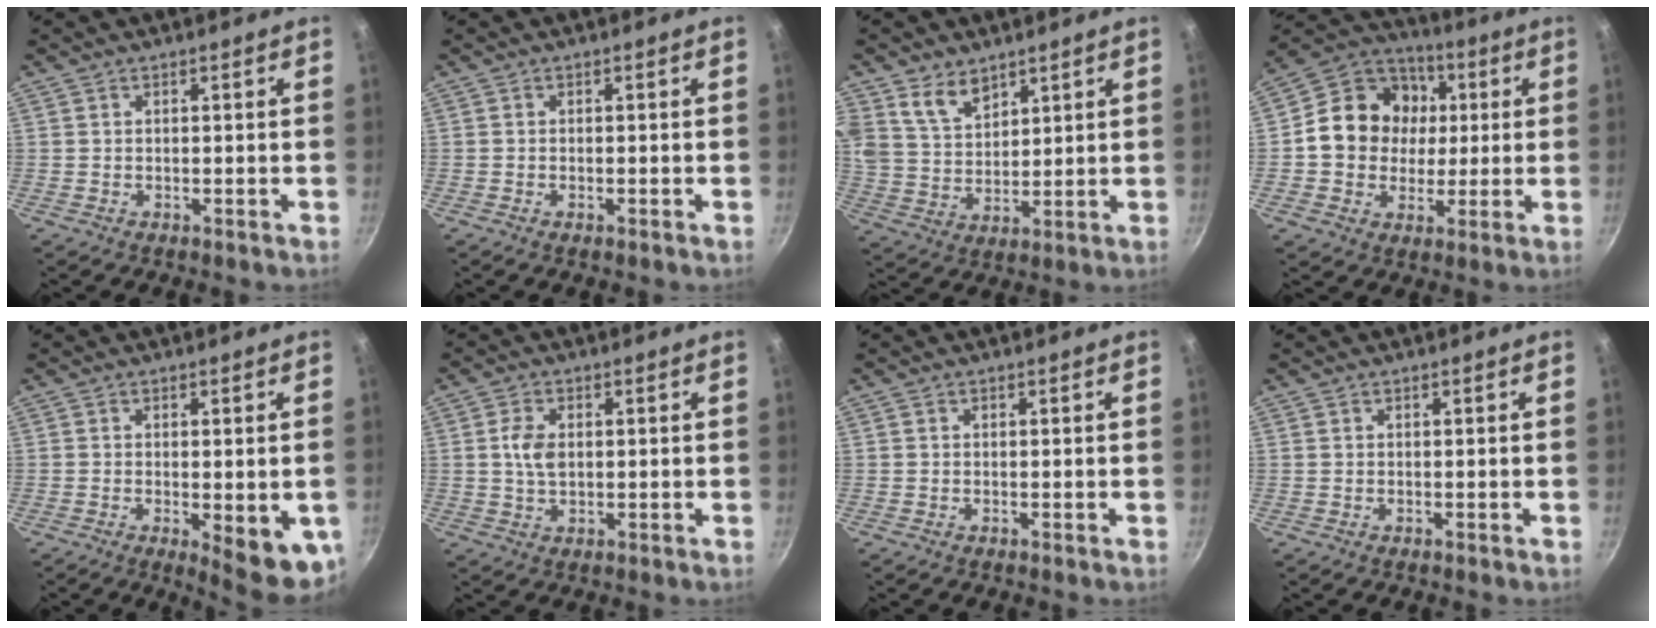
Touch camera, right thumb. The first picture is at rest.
{"total": 0.6, "force": [-0.3, 0.1, 0.4], "torque": [-0.008, 0.002, -0.008]}
{"total": 8.1, "force": [5.2, 5.1, 3.6], "torque": [-0.049, -0.029, 0.105]}
{"total": 15.8, "force": [1.6, 13.7, 7.7], "torque": [-0.100, 0.016, 0.013]}
{"total": 10.2, "force": [-2.4, 3.2, 9.4], "torque": [-0.099, -0.007, -0.022]}
{"total": 4.7, "force": [0.5, 3.0, 3.6], "torque": [-0.064, 0.002, 0.009]}
{"total": 0.0}
{"total": 0.0}